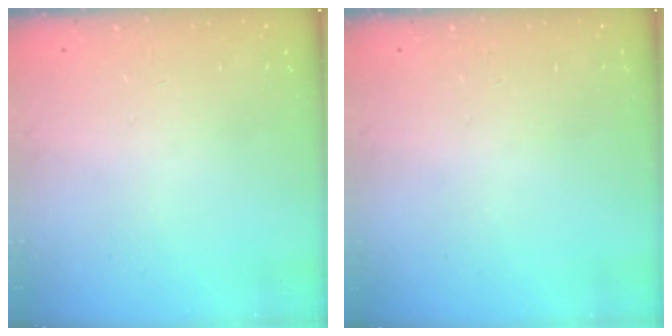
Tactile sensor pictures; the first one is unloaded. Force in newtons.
{"total": 0.0}